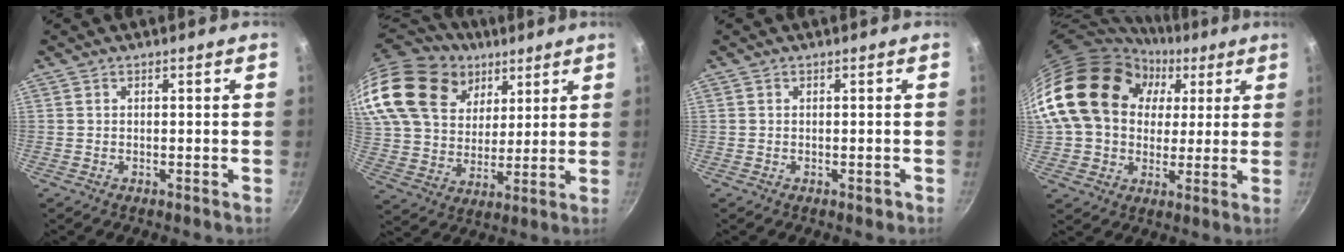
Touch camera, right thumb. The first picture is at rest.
{"total": 27.5, "force": [15.9, 18.8, 12.4], "torque": [-0.258, -0.014, 0.302]}
{"total": 1.1, "force": [-0.4, 0.7, 0.7], "torque": [-0.008, 0.003, -0.006]}
{"total": 22.8, "force": [6.1, 17.7, 13.0], "torque": [-0.218, 0.027, 0.105]}